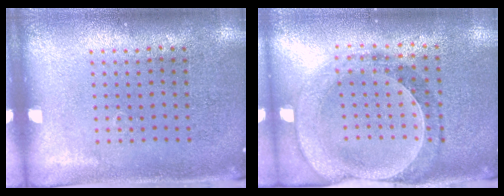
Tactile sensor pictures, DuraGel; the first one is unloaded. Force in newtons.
{"total": 1.0, "press": 0.9, "slide": 0.2}